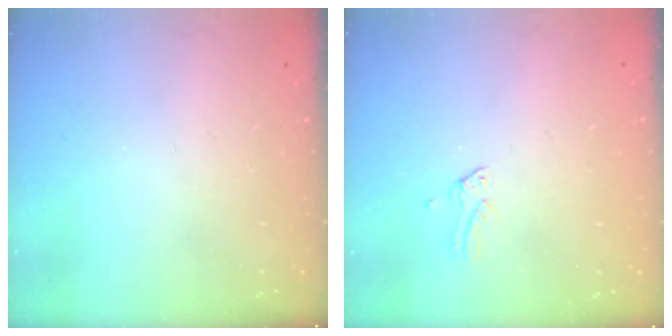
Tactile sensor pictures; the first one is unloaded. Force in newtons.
{"total": 0.0}